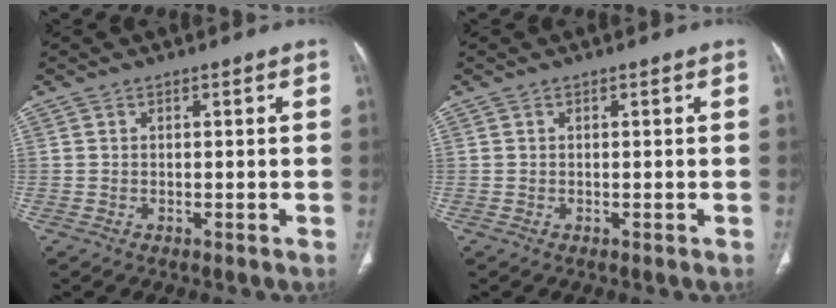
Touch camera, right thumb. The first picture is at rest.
{"total": 0.0}